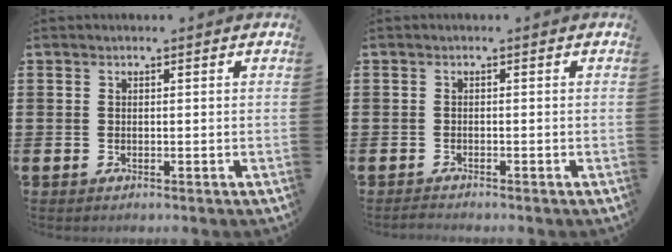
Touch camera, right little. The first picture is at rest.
{"total": 0.7, "force": [-0.7, 0.0, 0.2], "torque": [-0.006, -0.001, -0.013]}